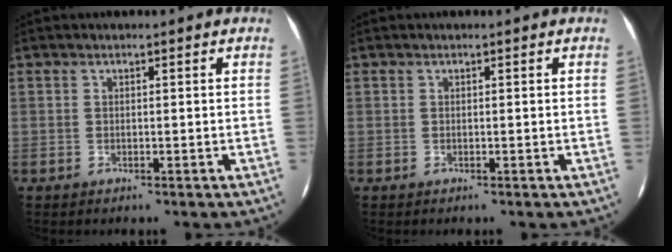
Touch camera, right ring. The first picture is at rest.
{"total": 0.0}